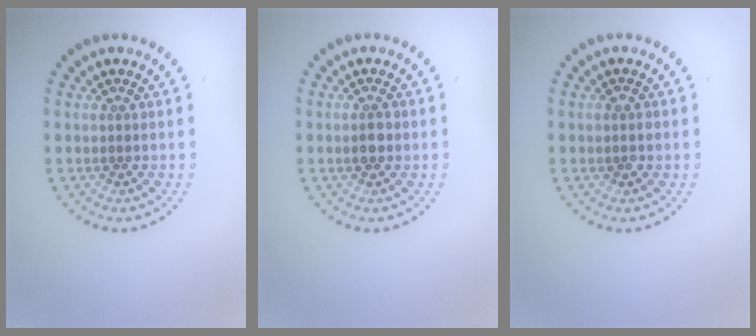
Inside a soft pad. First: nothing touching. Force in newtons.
{"total": 1.2, "press": 1.1, "slide": 0.1}
{"total": 1.2, "press": 1.1, "slide": 0.3}